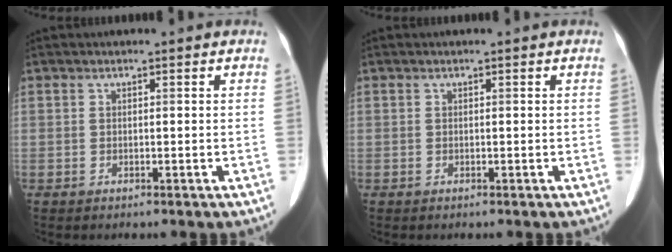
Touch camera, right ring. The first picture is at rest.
{"total": 0.0}